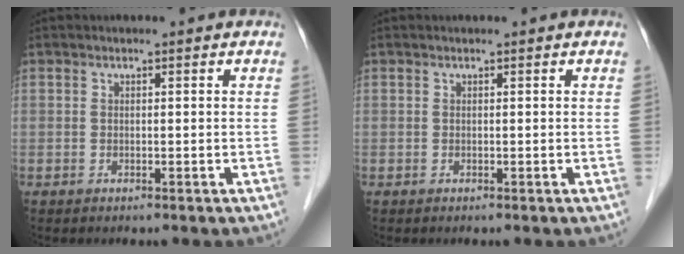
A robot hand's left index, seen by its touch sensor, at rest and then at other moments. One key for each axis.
{"total": 0.0}